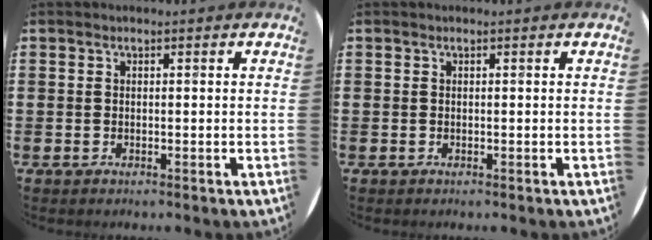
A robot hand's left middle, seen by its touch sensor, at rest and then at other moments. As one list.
[{"total": 0.0}]